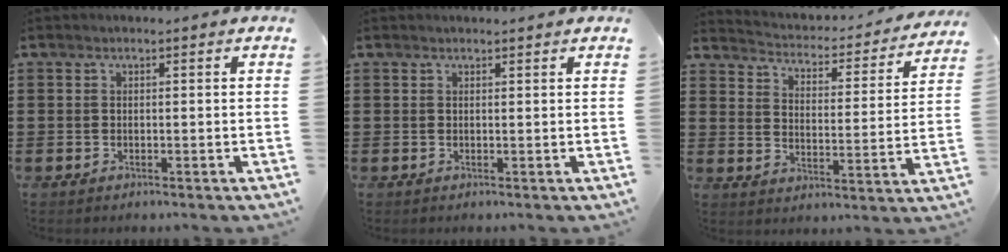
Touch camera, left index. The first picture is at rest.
{"total": 0.6, "force": [0.6, 0.0, 0.2], "torque": [-0.006, -0.001, 0.013]}
{"total": 2.6, "force": [2.5, 0.2, 0.1], "torque": [-0.025, -0.030, 0.033]}